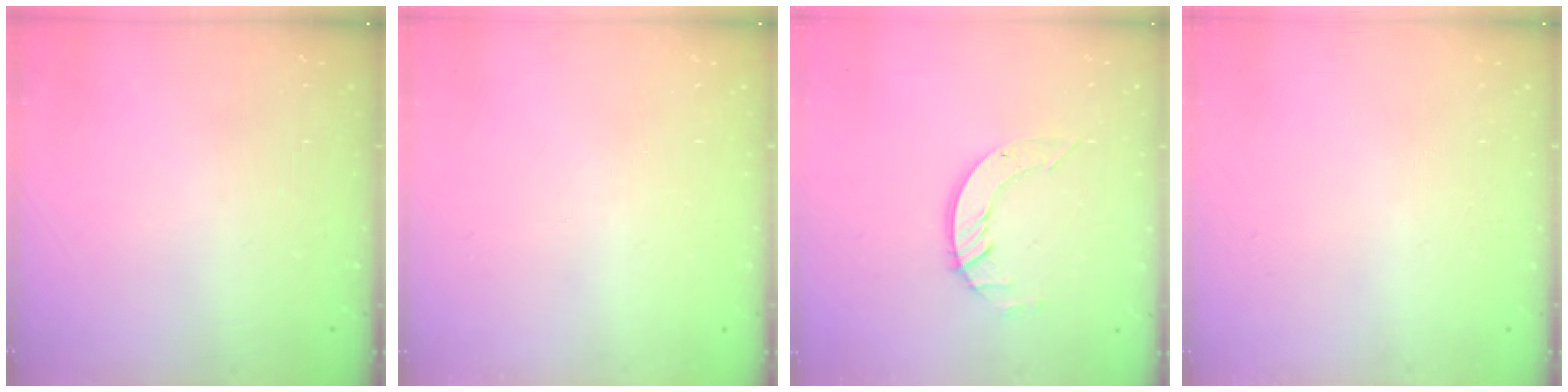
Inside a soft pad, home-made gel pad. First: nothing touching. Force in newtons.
{"total": 0.0}
{"total": 6.1, "press": 6.1, "slide": 0.5}
{"total": 0.0}